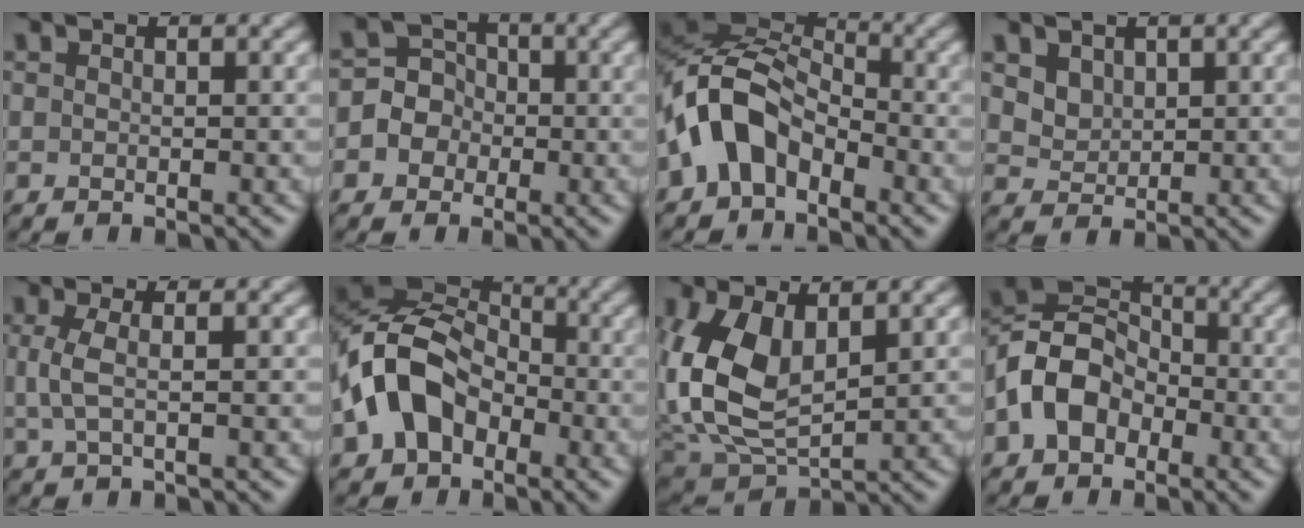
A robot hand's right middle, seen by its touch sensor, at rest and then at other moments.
{"total": 4.8, "force": [-0.9, 4.6, 1.2], "torque": [-0.004, 0.026, -0.042]}
{"total": 6.8, "force": [-2.9, 4.5, 4.2], "torque": [-0.077, 0.019, -0.074]}
{"total": 2.4, "force": [1.6, 1.6, 0.6], "torque": [-0.021, -0.009, 0.041]}
{"total": 2.1, "force": [0.1, 0.6, 2.0], "torque": [-0.047, 0.001, 0.003]}
{"total": 8.1, "force": [-2.3, 5.9, 5.1], "torque": [-0.094, 0.019, -0.063]}
{"total": 8.5, "force": [1.8, 4.9, 6.7], "torque": [-0.158, -0.005, 0.034]}
{"total": 6.6, "force": [-2.3, 4.9, 3.9], "torque": [-0.073, 0.014, -0.059]}